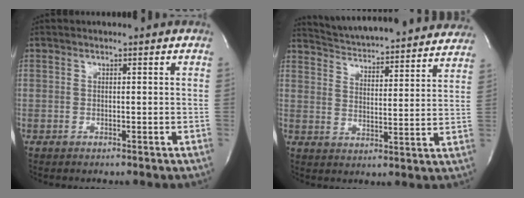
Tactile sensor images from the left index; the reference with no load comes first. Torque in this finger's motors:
{"motor_torque": [1.07, -1.07, 0.17, 0.04]}